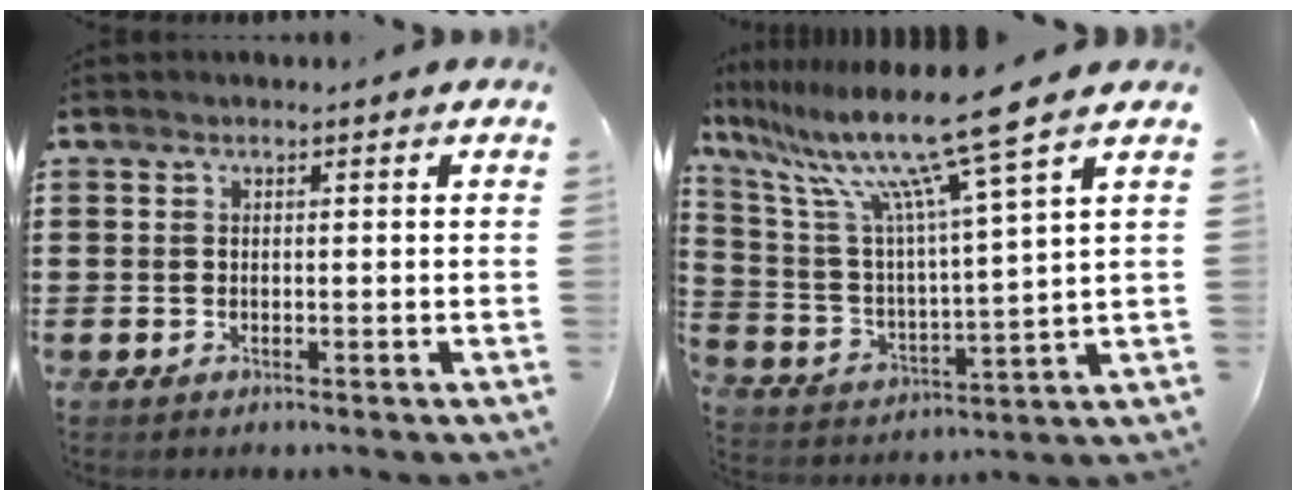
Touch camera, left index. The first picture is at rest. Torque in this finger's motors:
{"motor_torque": [0.78, -1.36, 1.05, 0.21]}